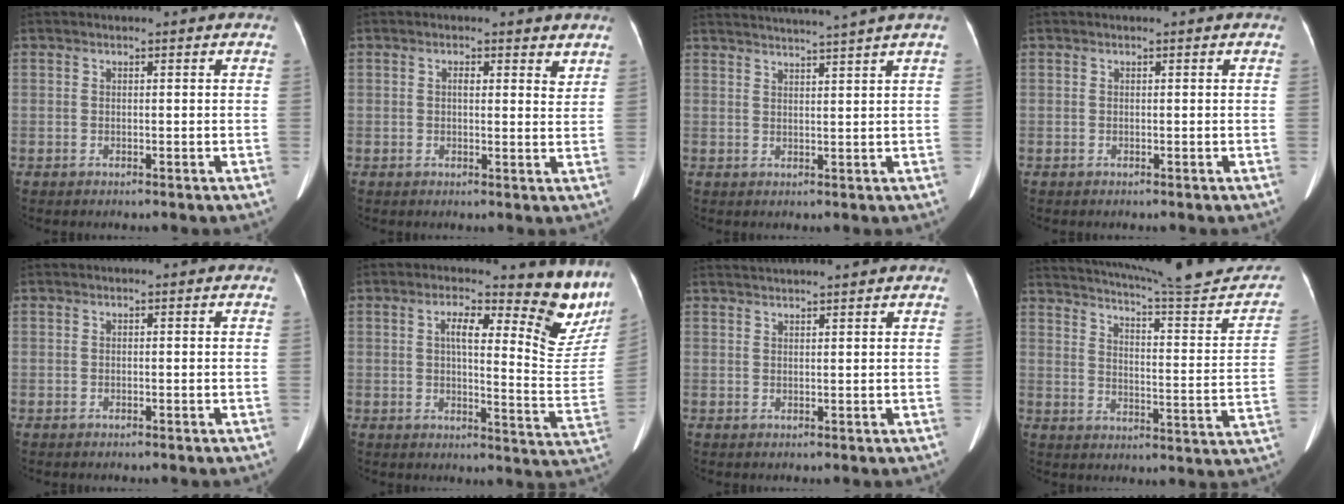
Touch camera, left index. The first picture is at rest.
{"total": 3.5, "force": [2.2, 1.5, 2.3], "torque": [-0.028, 0.006, 0.026]}
{"total": 9.8, "force": [8.8, -2.5, 3.6], "torque": [-0.051, -0.008, 0.117]}
{"total": 0.0}
{"total": 0.0}
{"total": 14.7, "force": [10.8, 3.2, 9.4], "torque": [-0.094, -0.030, 0.110]}
{"total": 6.6, "force": [6.1, -0.8, 2.4], "torque": [-0.034, 0.034, 0.084]}
{"total": 24.3, "force": [22.2, 1.2, 9.8], "torque": [-0.142, -0.057, 0.284]}